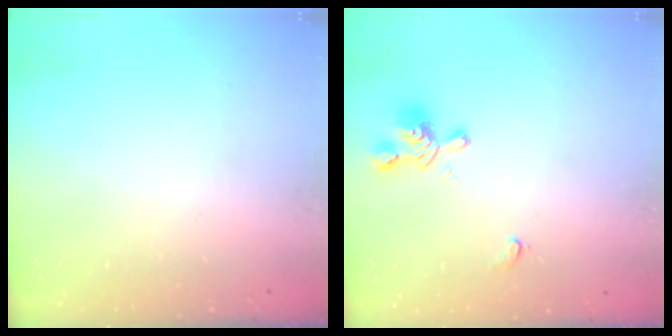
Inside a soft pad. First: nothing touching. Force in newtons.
{"total": 1.7, "press": 1.0, "slide": 1.3}